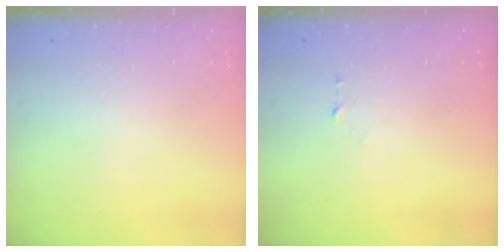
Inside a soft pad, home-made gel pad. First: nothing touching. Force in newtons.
{"total": 3.2, "press": 3.2, "slide": 0.3}